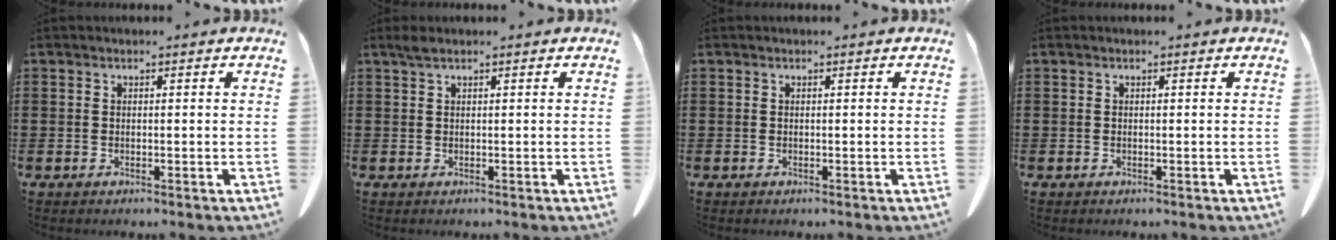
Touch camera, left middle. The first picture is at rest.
{"total": 1.1, "force": [0.6, 0.1, 0.8], "torque": [-0.019, 0.002, 0.011]}
{"total": 0.0}
{"total": 0.0}